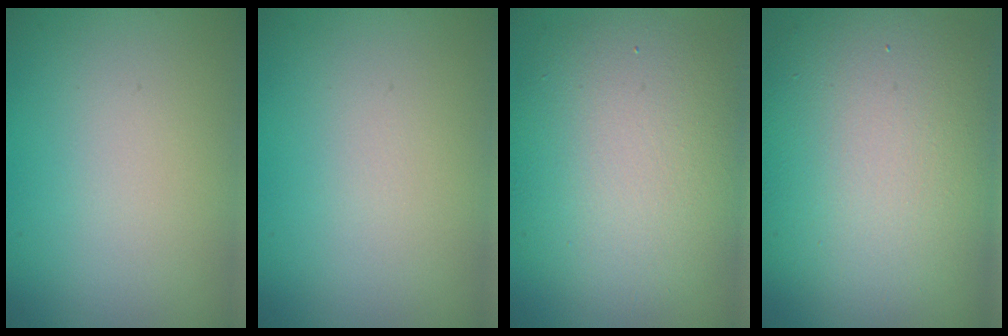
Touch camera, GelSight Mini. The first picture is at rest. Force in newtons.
{"total": 0.0}
{"total": 9.2, "press": 9.2, "slide": 0.3}
{"total": 12.4, "press": 12.3, "slide": 0.7}